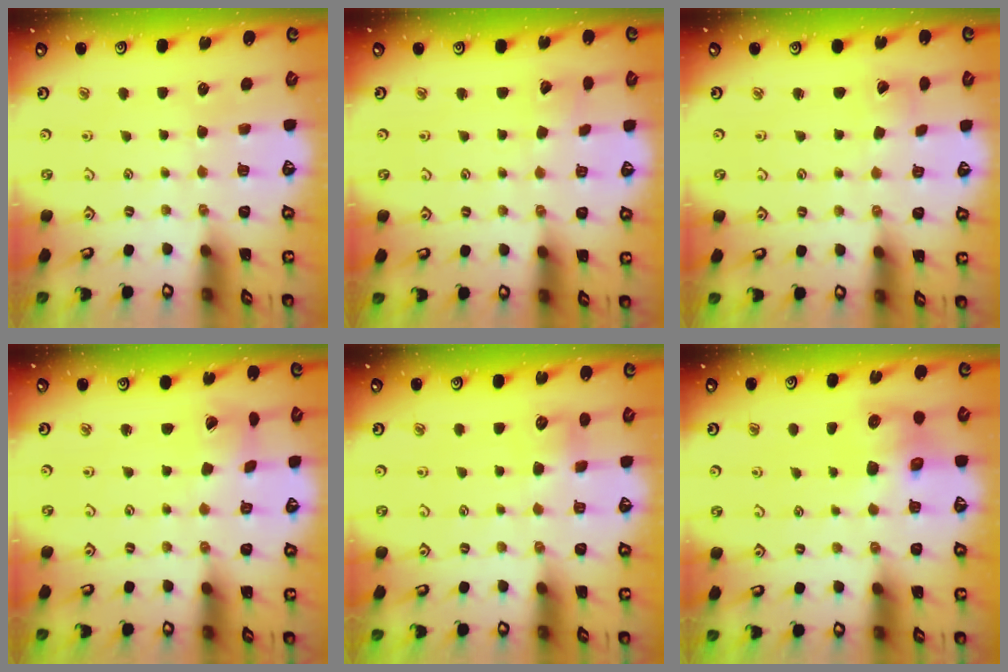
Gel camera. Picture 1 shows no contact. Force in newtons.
{"total": 3.6, "press": 3.5, "slide": 0.3}
{"total": 2.9, "press": 2.9, "slide": 0.2}
{"total": 2.1, "press": 2.0, "slide": 0.3}
{"total": 4.9, "press": 4.8, "slide": 0.5}
{"total": 7.4, "press": 7.3, "slide": 1.2}